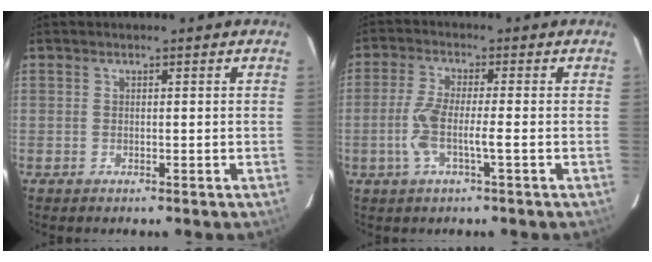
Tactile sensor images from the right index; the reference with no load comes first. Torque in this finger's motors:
{"motor_torque": [0.85, 0.01, 0.54, 0.12]}